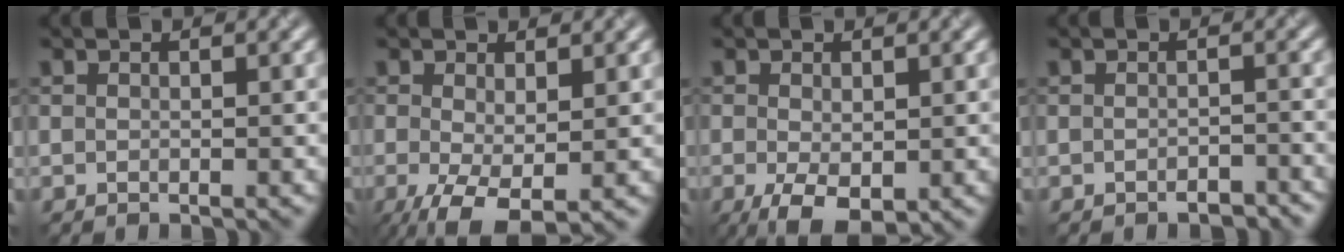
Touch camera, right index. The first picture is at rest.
{"total": 5.4, "force": [-1.5, 2.2, 4.7], "torque": [-0.104, -0.014, -0.024]}
{"total": 4.5, "force": [-1.4, 2.2, 3.7], "torque": [-0.077, -0.015, -0.020]}
{"total": 1.4, "force": [-1.2, 0.6, 0.6], "torque": [-0.010, 0.002, -0.017]}